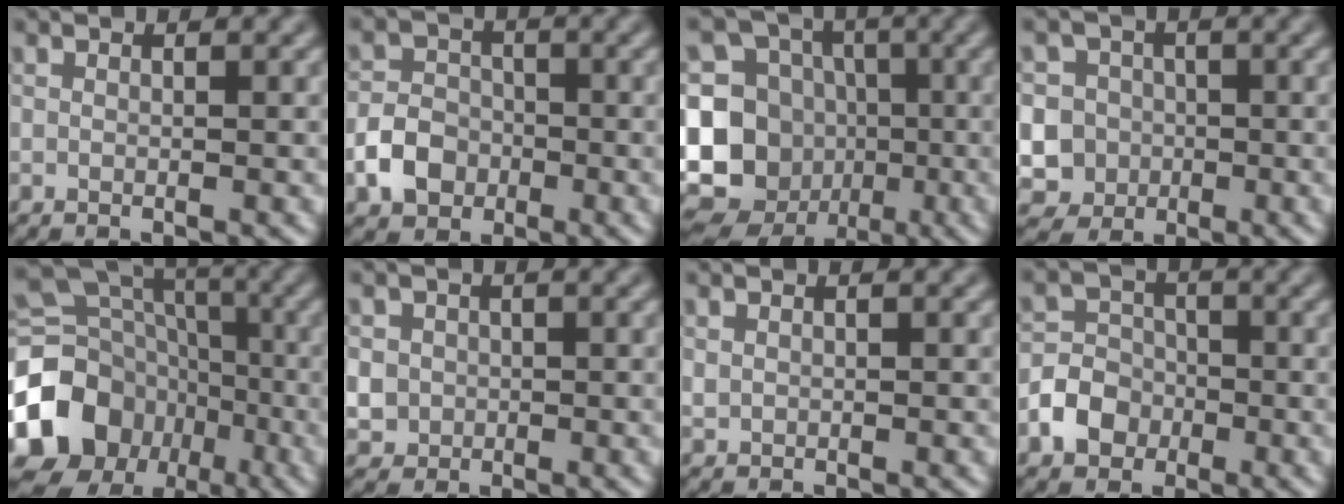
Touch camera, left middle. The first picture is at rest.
{"total": 3.9, "force": [-1.5, 3.1, 1.7], "torque": [-0.031, 0.003, -0.033]}
{"total": 15.9, "force": [-4.4, 14.4, 5.0], "torque": [-0.144, -0.010, -0.081]}
{"total": 8.2, "force": [-1.5, 7.9, 2.0], "torque": [-0.041, 0.011, -0.055]}
{"total": 16.7, "force": [-6.0, 14.3, 6.3], "torque": [-0.149, -0.020, -0.112]}
{"total": 2.7, "force": [0.0, 2.7, 0.6], "torque": [-0.005, 0.004, -0.002]}
{"total": 0.6, "force": [0.2, 0.5, 0.2], "torque": [-0.001, -0.003, 0.008]}
{"total": 4.1, "force": [-1.7, 3.5, 1.5], "torque": [-0.012, 0.002, -0.045]}